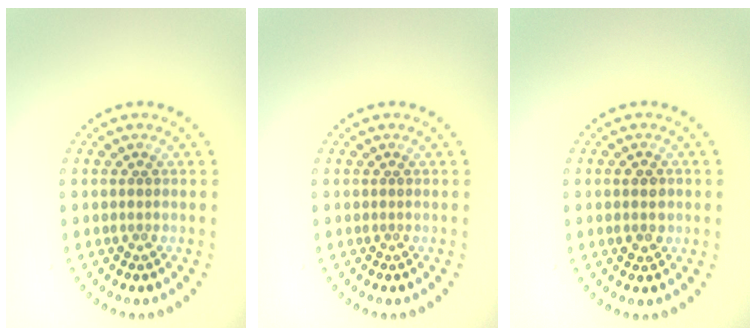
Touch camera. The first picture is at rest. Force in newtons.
{"total": 0.0}
{"total": 2.3, "press": 2.3, "slide": 0.2}